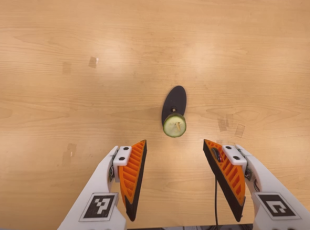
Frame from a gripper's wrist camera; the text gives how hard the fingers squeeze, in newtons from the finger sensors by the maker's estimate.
{"total": 0.0}